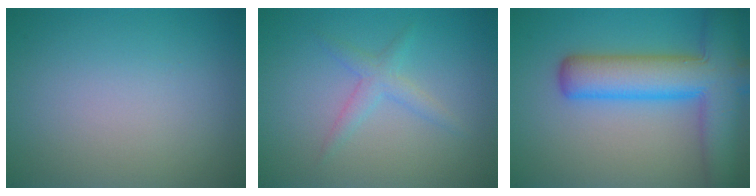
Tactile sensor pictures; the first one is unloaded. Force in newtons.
{"total": 1.8, "press": 1.8, "slide": 0.1}
{"total": 9.3, "press": 9.3, "slide": 0.5}